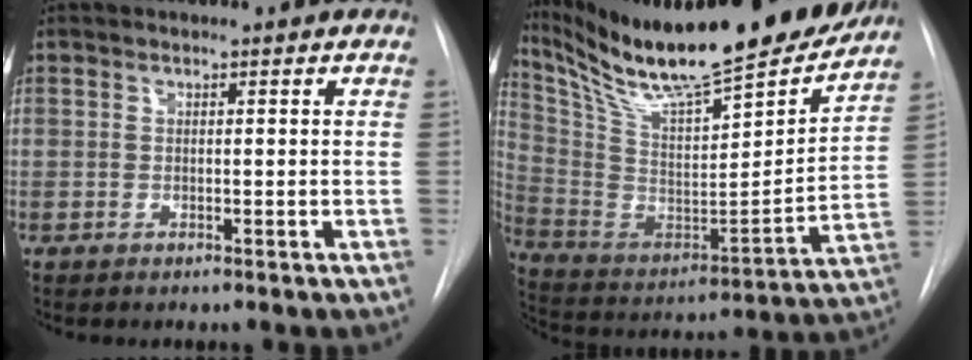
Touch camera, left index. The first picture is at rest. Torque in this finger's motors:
{"motor_torque": [1.04, -1.10, 0.48, 0.11]}